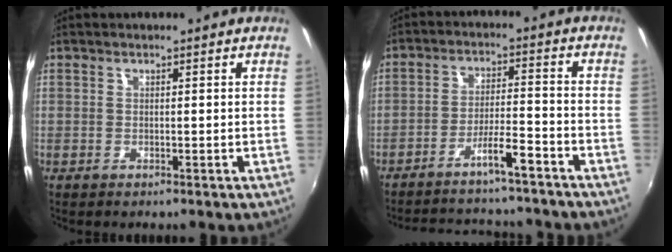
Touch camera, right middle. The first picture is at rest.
{"total": 12.5, "force": [-11.3, 1.4, 5.1], "torque": [-0.107, 0.016, -0.172]}